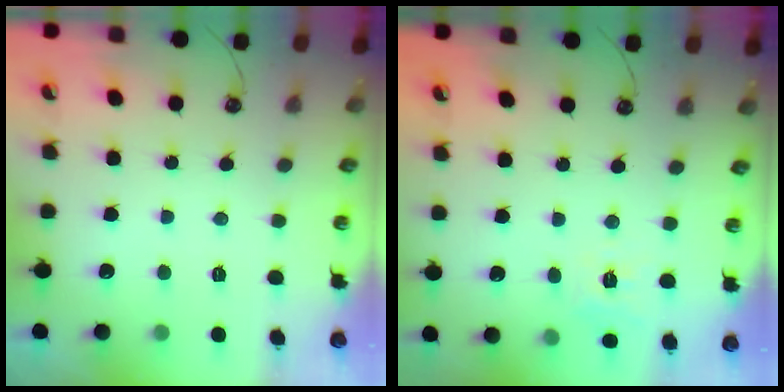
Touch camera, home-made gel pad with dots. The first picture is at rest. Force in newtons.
{"total": 7.6, "press": 7.6, "slide": 0.4}